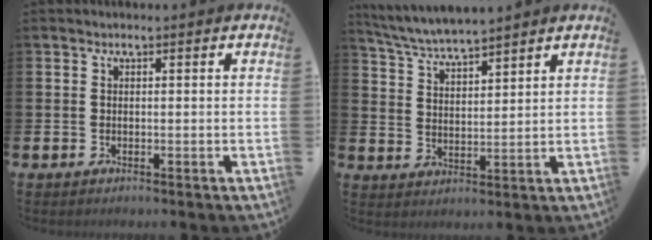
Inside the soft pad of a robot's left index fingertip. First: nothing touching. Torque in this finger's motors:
{"motor_torque": [0.12, -0.52, 0.23, 0.12]}